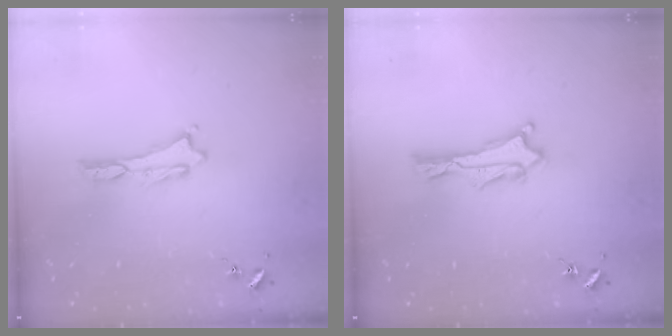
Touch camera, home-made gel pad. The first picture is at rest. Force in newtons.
{"total": 0.9, "press": 0.9, "slide": 0.2}